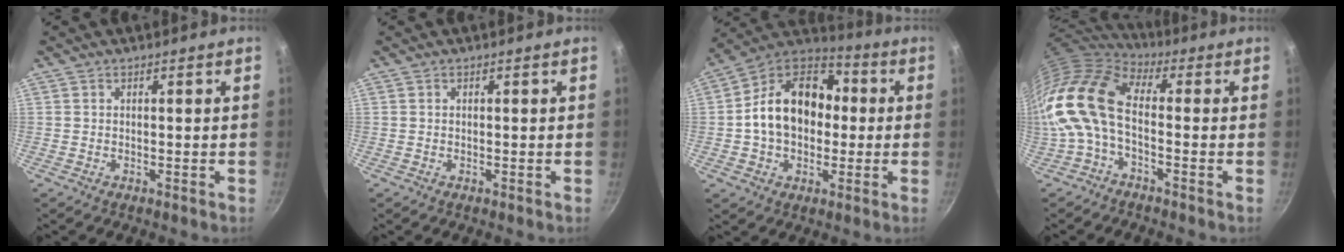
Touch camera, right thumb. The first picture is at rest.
{"total": 0.0}
{"total": 18.4, "force": [0.3, 13.5, 12.4], "torque": [-0.178, 0.042, -0.014]}
{"total": 14.7, "force": [-1.7, 7.7, 12.5], "torque": [-0.250, 0.021, -0.051]}